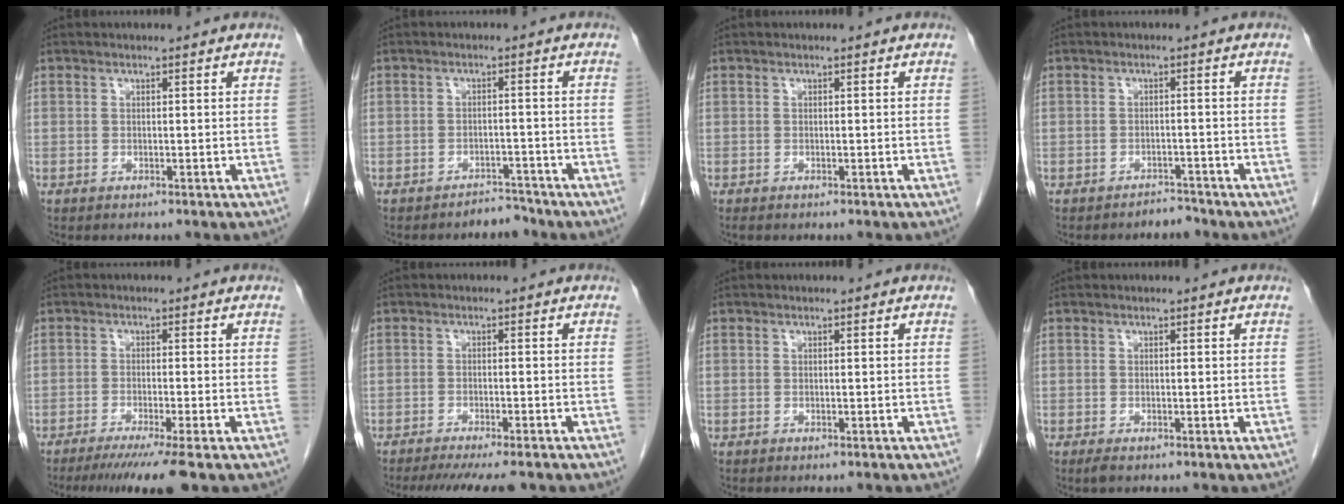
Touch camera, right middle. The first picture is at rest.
{"total": 2.2, "force": [-2.1, 0.6, -0.3], "torque": [0.006, -0.002, -0.029]}
{"total": 0.0}
{"total": 1.7, "force": [-1.6, 0.4, -0.2], "torque": [0.002, -0.003, -0.023]}
{"total": 7.5, "force": [-5.5, -1.1, 5.0], "torque": [-0.071, -0.023, -0.087]}
{"total": 10.0, "force": [-8.5, 1.0, 5.1], "torque": [-0.066, -0.018, -0.117]}
{"total": 0.8, "force": [-0.8, 0.1, 0.2], "torque": [-0.001, -0.001, -0.012]}
{"total": 1.0, "force": [-0.7, 0.3, 0.7], "torque": [-0.014, -0.002, -0.009]}